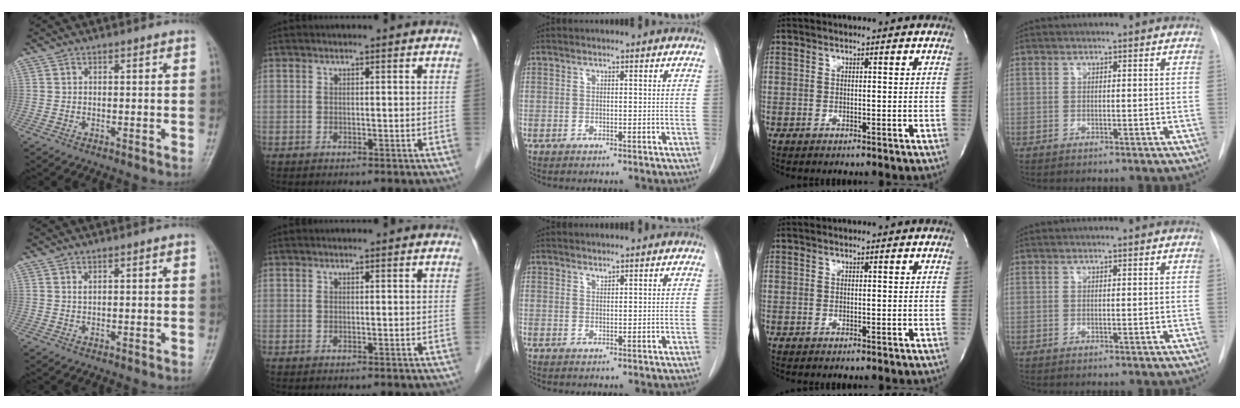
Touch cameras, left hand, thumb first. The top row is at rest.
{"thumb": {"total": 0.8, "force": [0.3, 0.3, 0.7], "torque": [-0.014, 0.006, 0.009]}, "middle": {"total": 0.6, "force": [0.6, 0.0, 0.1], "torque": [-0.006, -0.006, 0.012]}}